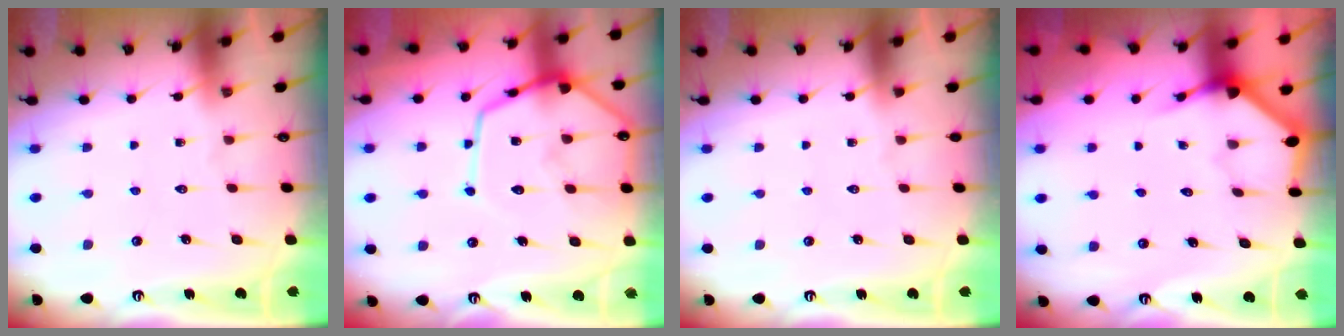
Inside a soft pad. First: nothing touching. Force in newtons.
{"total": 15.5, "press": 15.4, "slide": 1.3}
{"total": 0.0}
{"total": 4.0, "press": 4.0, "slide": 0.2}